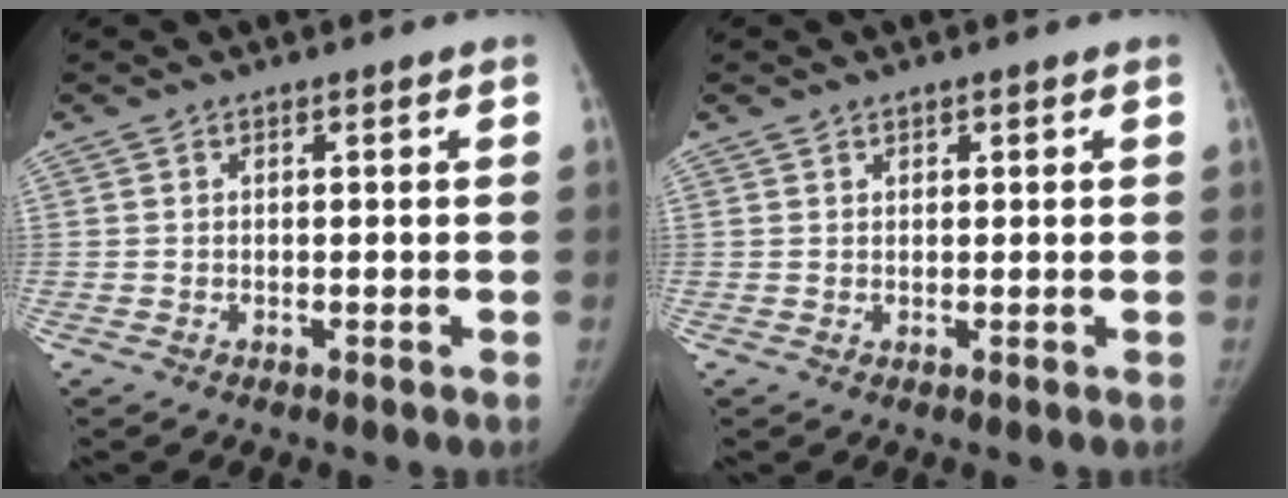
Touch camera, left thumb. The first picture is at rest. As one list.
[{"total": 1.0, "force": [0.7, 0.7, 0.3], "torque": [0.009, -0.003, 0.009]}]